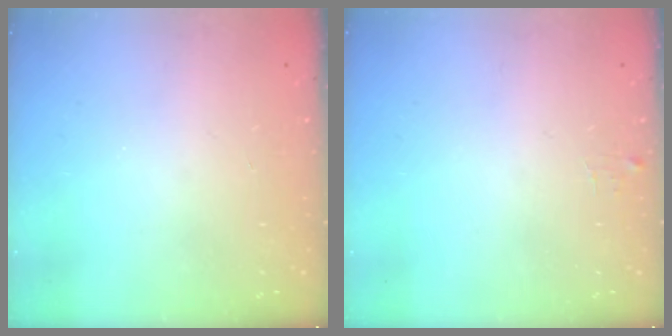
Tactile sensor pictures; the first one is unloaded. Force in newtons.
{"total": 4.0, "press": 4.0, "slide": 0.4}